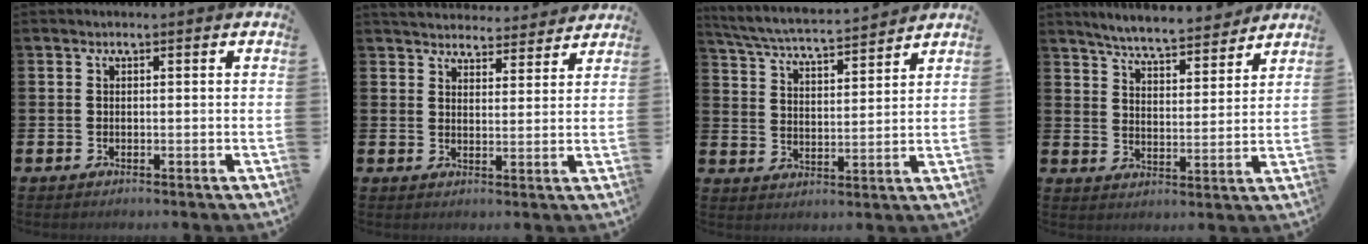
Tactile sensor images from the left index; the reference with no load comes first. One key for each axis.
{"total": 4.6, "fx": 4.5, "fy": 0.9, "fz": 0.0, "tx": -0.015, "ty": -0.029, "tz": 0.081}
{"total": 5.3, "fx": 5.2, "fy": 0.1, "fz": 1.3, "tx": -0.046, "ty": -0.041, "tz": 0.087}
{"total": 6.0, "fx": 5.9, "fy": 0.5, "fz": 1.2, "tx": -0.040, "ty": -0.042, "tz": 0.100}